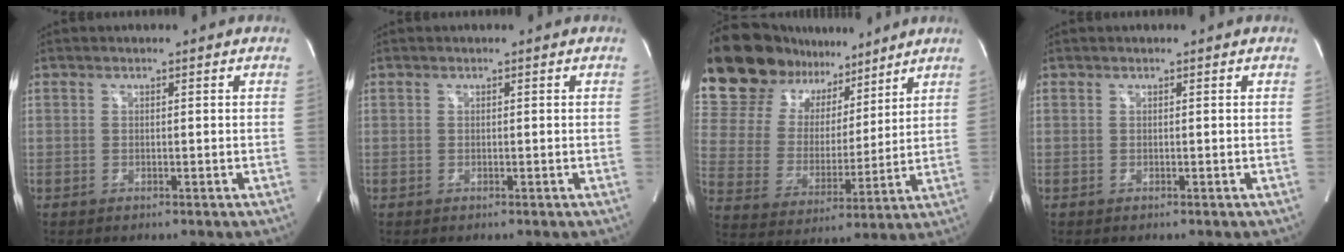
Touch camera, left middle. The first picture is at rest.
{"total": 0.0}
{"total": 16.7, "force": [14.6, 7.2, 3.8], "torque": [-0.071, 0.020, 0.258]}
{"total": 0.0}